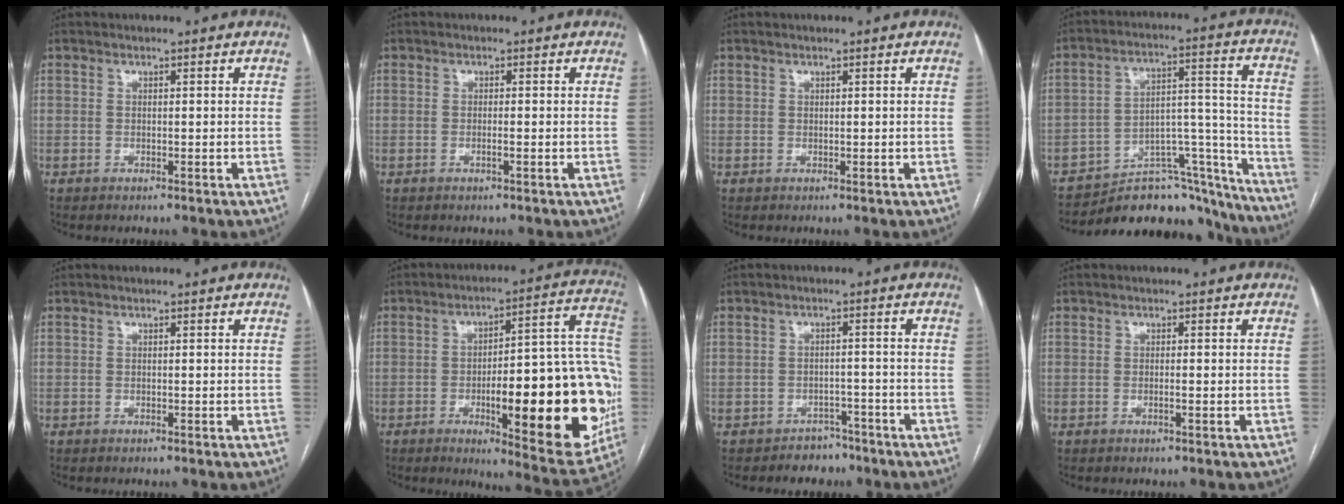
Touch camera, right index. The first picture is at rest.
{"total": 0.9, "force": [-0.4, -0.1, 0.8], "torque": [-0.016, 0.000, -0.007]}
{"total": 0.0}
{"total": 21.2, "force": [-19.3, 6.9, 5.5], "torque": [-0.028, 0.063, -0.272]}
{"total": 0.0}
{"total": 26.5, "force": [-5.7, 6.1, 25.2], "torque": [-0.267, 0.019, -0.062]}
{"total": 3.6, "force": [-2.7, 2.4, -0.2], "torque": [0.006, 0.012, -0.038]}
{"total": 0.7, "force": [-0.3, -0.1, 0.6], "torque": [-0.012, 0.000, -0.005]}